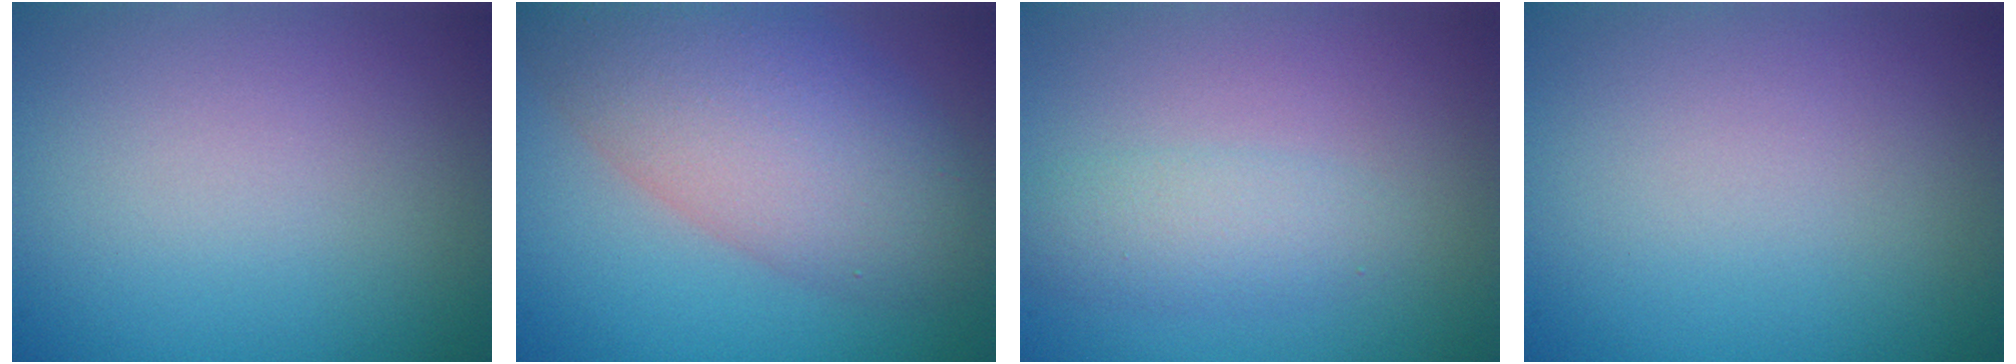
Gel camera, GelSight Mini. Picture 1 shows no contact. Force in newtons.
{"total": 8.9, "press": 8.8, "slide": 0.7}
{"total": 2.4, "press": 2.4, "slide": 0.0}
{"total": 0.0}